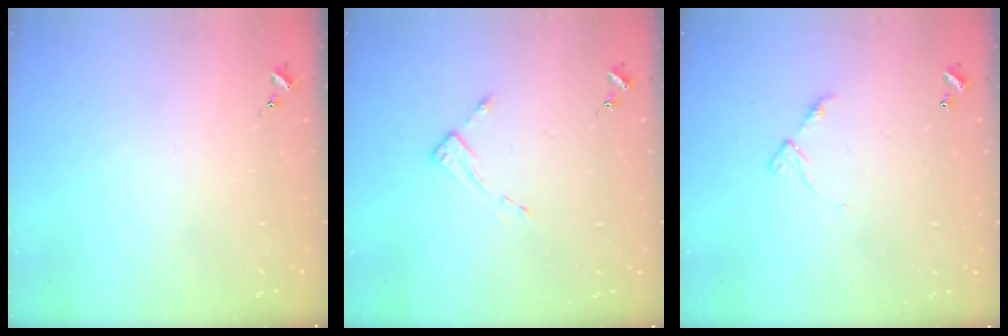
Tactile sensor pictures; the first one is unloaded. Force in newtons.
{"total": 2.6, "press": 2.6, "slide": 0.3}
{"total": 6.1, "press": 6.0, "slide": 0.6}